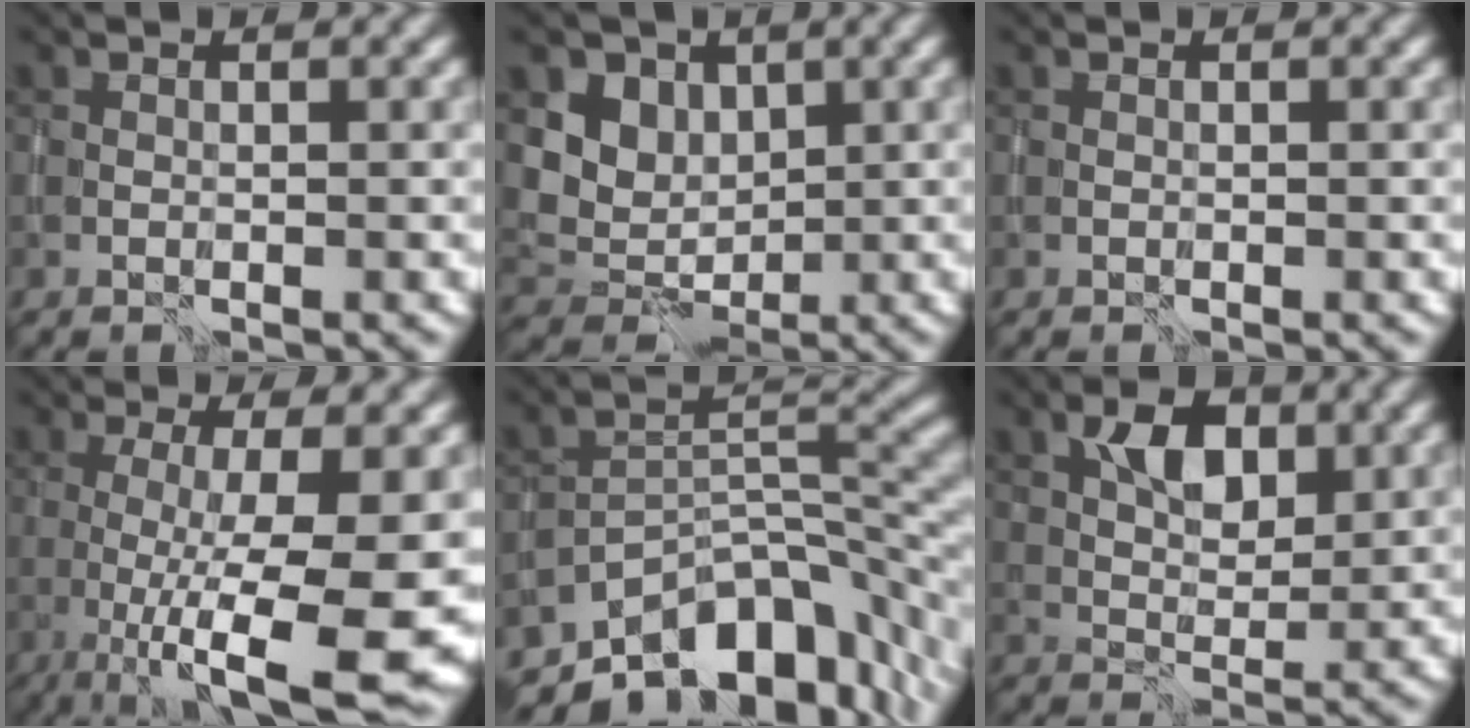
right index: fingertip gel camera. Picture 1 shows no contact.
{"total": 5.8, "force": [2.5, 4.8, 2.1], "torque": [-0.044, -0.003, 0.044]}
{"total": 0.0}
{"total": 11.2, "force": [-2.1, 2.8, 10.6], "torque": [-0.144, -0.015, -0.027]}
{"total": 11.0, "force": [-8.7, 4.7, 4.9], "torque": [-0.067, 0.003, -0.148]}
{"total": 3.9, "force": [1.6, 2.3, 2.7], "torque": [-0.044, 0.004, 0.026]}